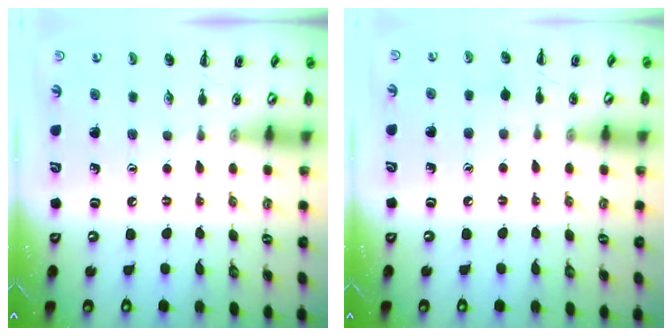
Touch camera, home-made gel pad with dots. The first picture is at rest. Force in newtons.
{"total": 4.1, "press": 3.8, "slide": 1.6}